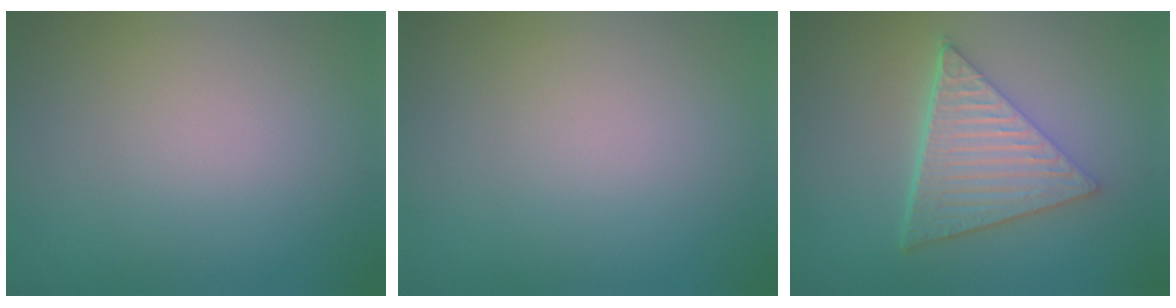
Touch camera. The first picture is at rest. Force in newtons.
{"total": 0.0}
{"total": 6.1, "press": 4.6, "slide": 4.1}